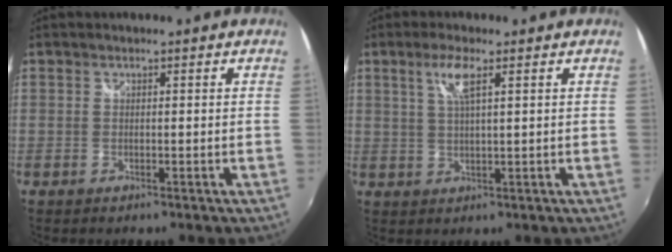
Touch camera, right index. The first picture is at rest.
{"total": 4.5, "force": [2.0, 0.5, 4.0], "torque": [-0.078, 0.003, 0.040]}